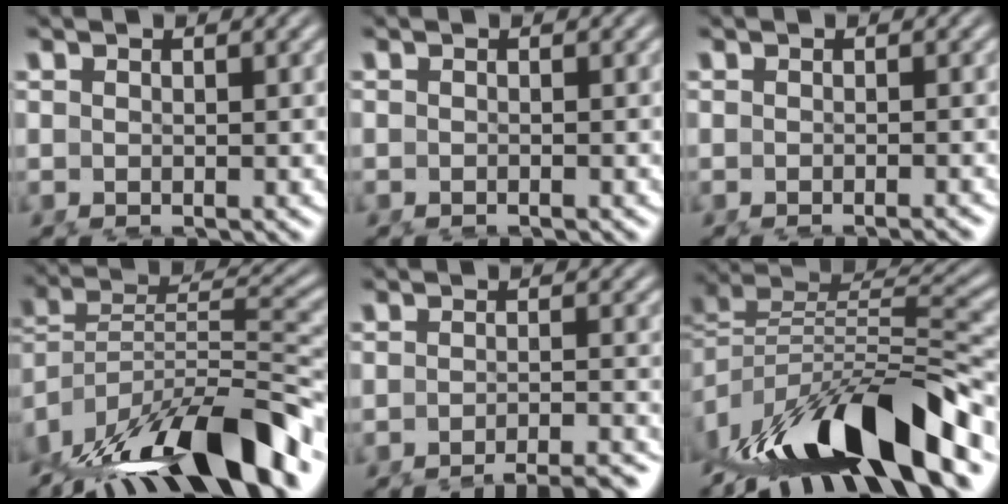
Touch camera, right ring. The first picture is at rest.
{"total": 0.7, "force": [-0.6, -0.3, 0.2], "torque": [-0.002, 0.000, -0.009]}
{"total": 1.5, "force": [-1.4, -0.3, 0.7], "torque": [-0.007, 0.002, -0.021]}
{"total": 13.0, "force": [-5.8, 7.5, 8.9], "torque": [-0.178, -0.045, -0.075]}
{"total": 8.3, "force": [-7.7, 1.3, 2.6], "torque": [-0.015, -0.013, -0.115]}
{"total": 14.1, "force": [-4.1, 7.8, 11.0], "torque": [-0.202, -0.035, -0.049]}